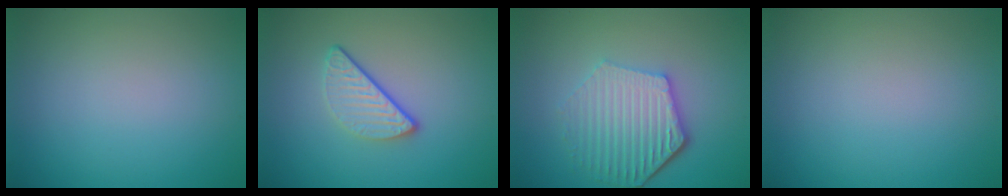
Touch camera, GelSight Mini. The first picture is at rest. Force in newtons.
{"total": 3.0, "press": 2.3, "slide": 1.9}
{"total": 5.8, "press": 4.3, "slide": 3.8}
{"total": 0.0}